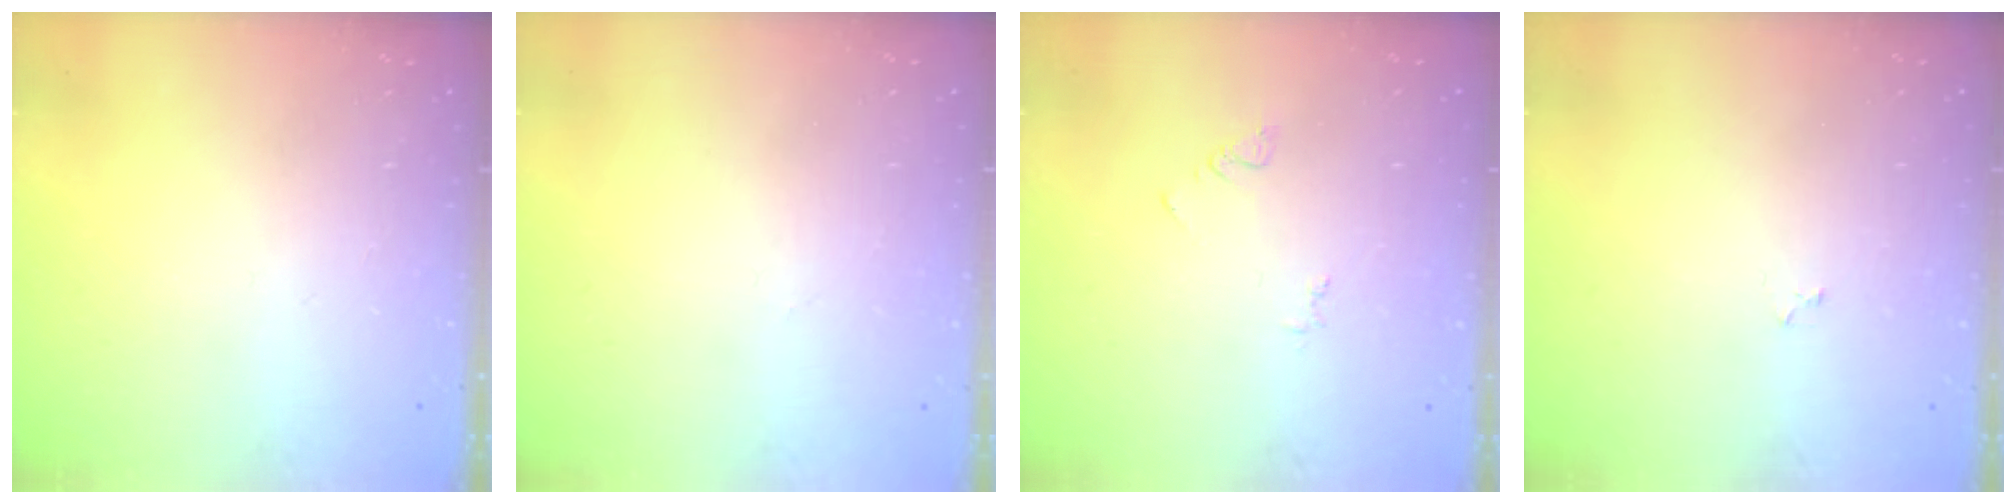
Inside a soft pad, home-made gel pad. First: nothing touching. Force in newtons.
{"total": 0.0}
{"total": 2.9, "press": 2.9, "slide": 0.4}
{"total": 2.2, "press": 2.1, "slide": 0.3}